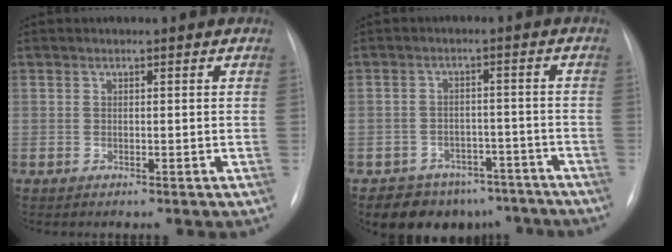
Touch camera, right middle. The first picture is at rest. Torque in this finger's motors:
{"motor_torque": [0.06, -0.12, 0.06, 0.03]}